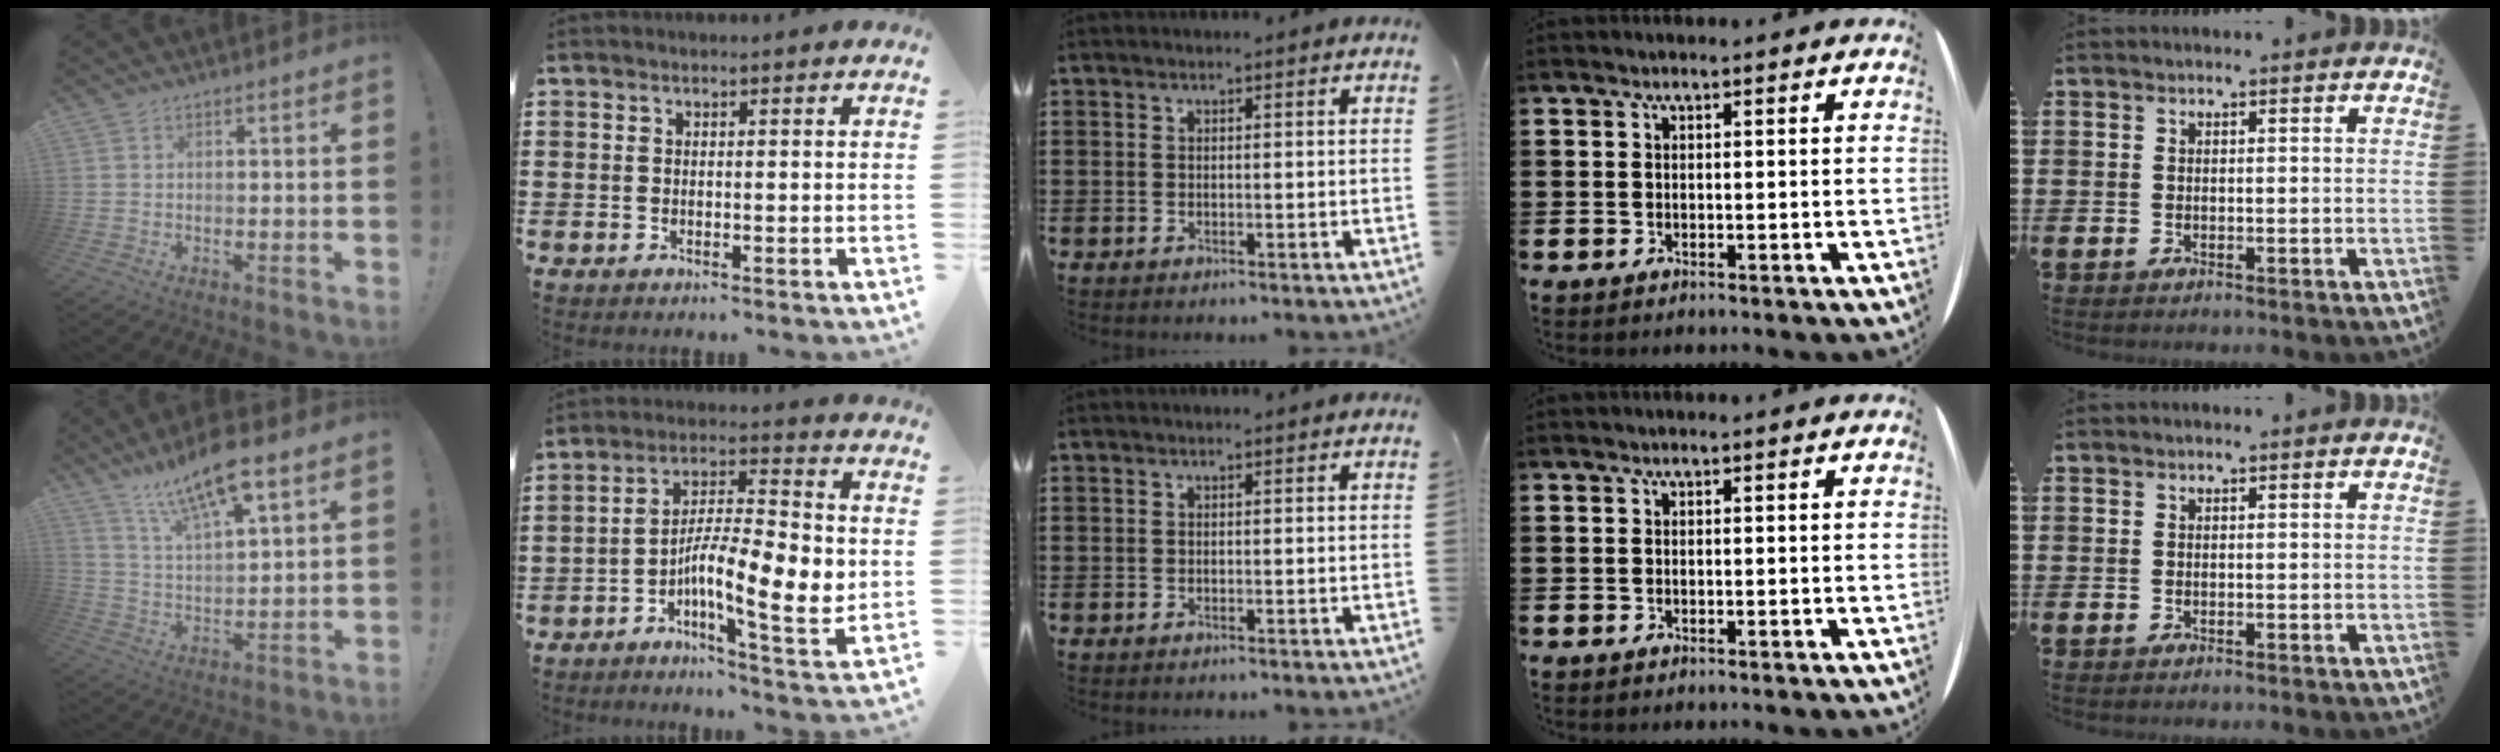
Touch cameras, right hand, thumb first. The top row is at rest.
{"thumb": {"total": 14.3, "force": [10.2, 3.7, 9.3], "torque": [-0.170, -0.053, 0.174]}, "index": {"total": 11.5, "force": [-2.2, 2.8, 11.0], "torque": [-0.207, -0.004, -0.041]}}